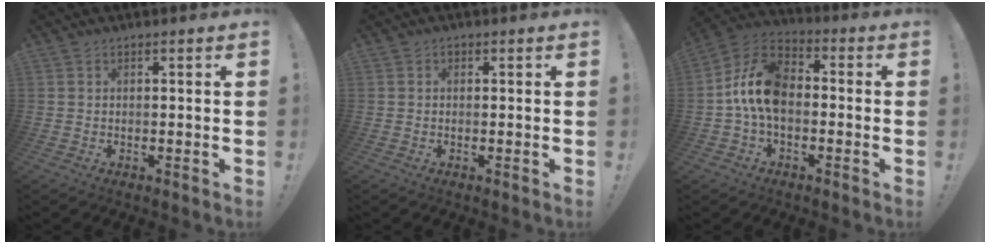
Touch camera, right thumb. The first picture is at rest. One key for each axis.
{"total": 0.6, "fx": 0.2, "fy": 0.6, "fz": 0.1, "tx": 0.004, "ty": -0.001, "tz": 0.001}
{"total": 14.0, "fx": -1.1, "fy": 9.2, "fz": 10.5, "tx": -0.200, "ty": 0.026, "tz": -0.016}